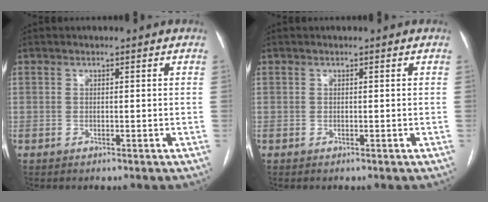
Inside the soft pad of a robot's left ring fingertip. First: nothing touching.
{"total": 0.0}